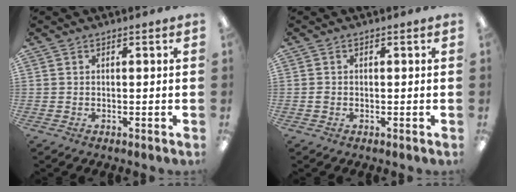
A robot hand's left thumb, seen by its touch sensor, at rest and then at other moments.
{"total": 0.8, "force": [-0.2, 0.6, 0.4], "torque": [-0.008, 0.003, -0.004]}